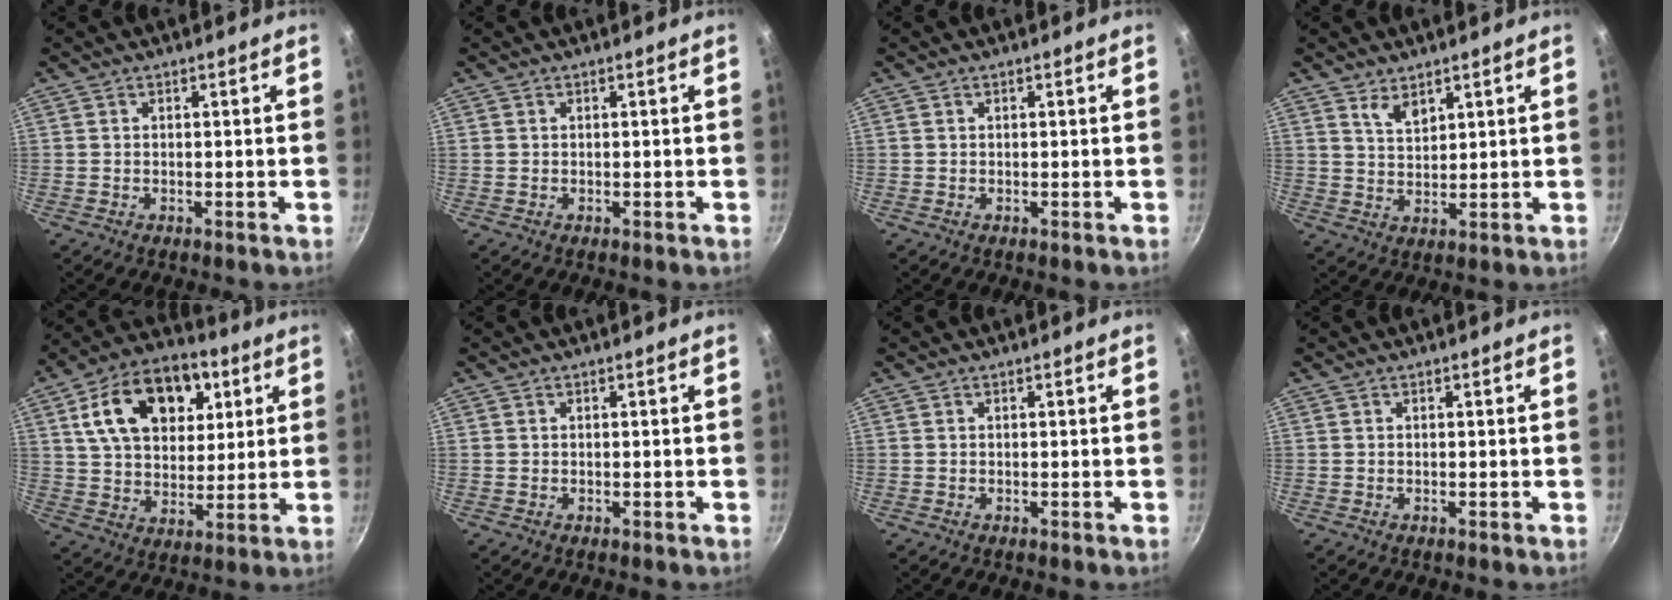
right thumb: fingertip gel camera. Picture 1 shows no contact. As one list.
[{"total": 0.0}, {"total": 0.0}, {"total": 4.1, "force": [2.7, 2.0, 2.3], "torque": [-0.037, -0.024, 0.052]}, {"total": 20.2, "force": [7.5, 13.3, 13.3], "torque": [-0.190, -0.001, 0.117]}, {"total": 0.0}, {"total": 0.0}, {"total": 0.0}]